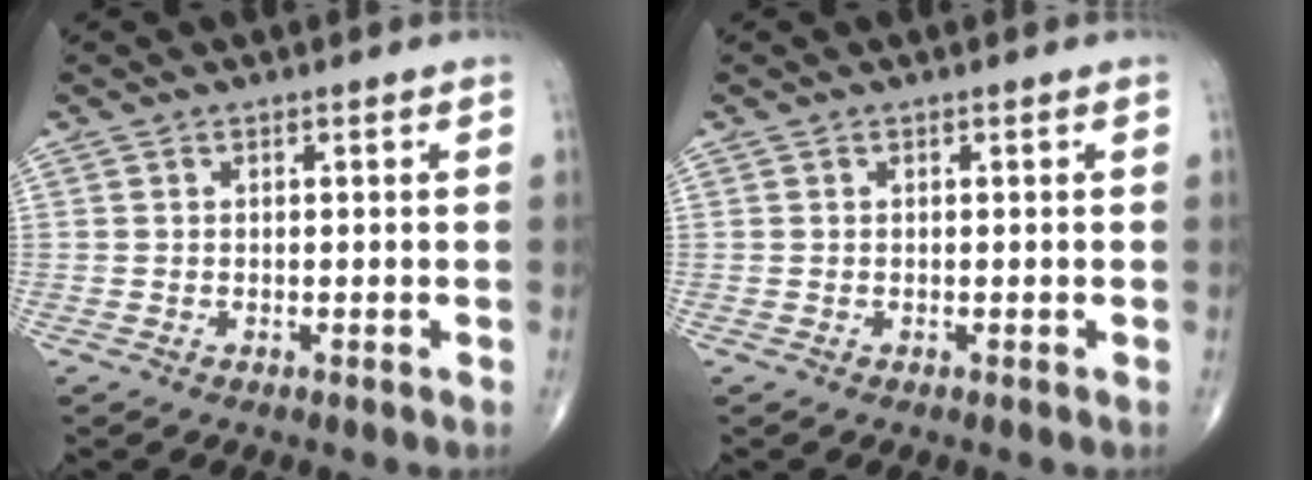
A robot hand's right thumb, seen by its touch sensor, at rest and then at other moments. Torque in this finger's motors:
{"motor_torque": [0.00, 0.00, -0.02, 0.02, 0.01]}